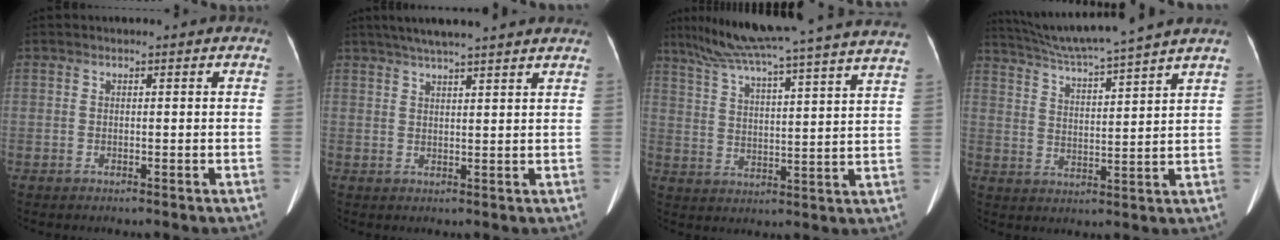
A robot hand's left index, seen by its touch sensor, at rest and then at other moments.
{"total": 15.0, "force": [12.9, 0.7, 7.6], "torque": [-0.122, 0.035, 0.170]}
{"total": 27.0, "force": [23.4, -0.9, 13.5], "torque": [-0.226, -0.016, 0.316]}
{"total": 14.8, "force": [13.1, -1.9, 6.6], "torque": [-0.121, -0.002, 0.201]}